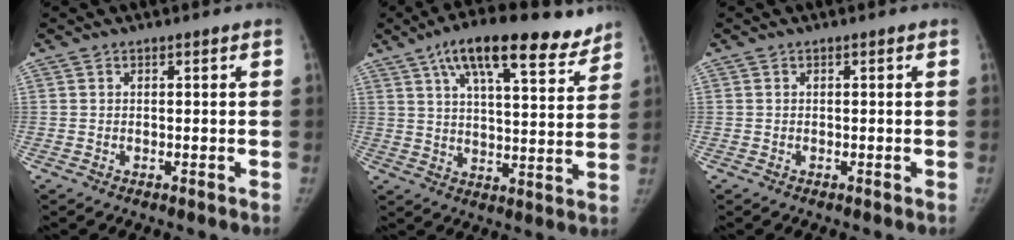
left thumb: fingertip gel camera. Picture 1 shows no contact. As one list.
[{"total": 17.8, "force": [11.5, 6.1, 12.2], "torque": [-0.157, -0.024, 0.180]}, {"total": 0.0}]